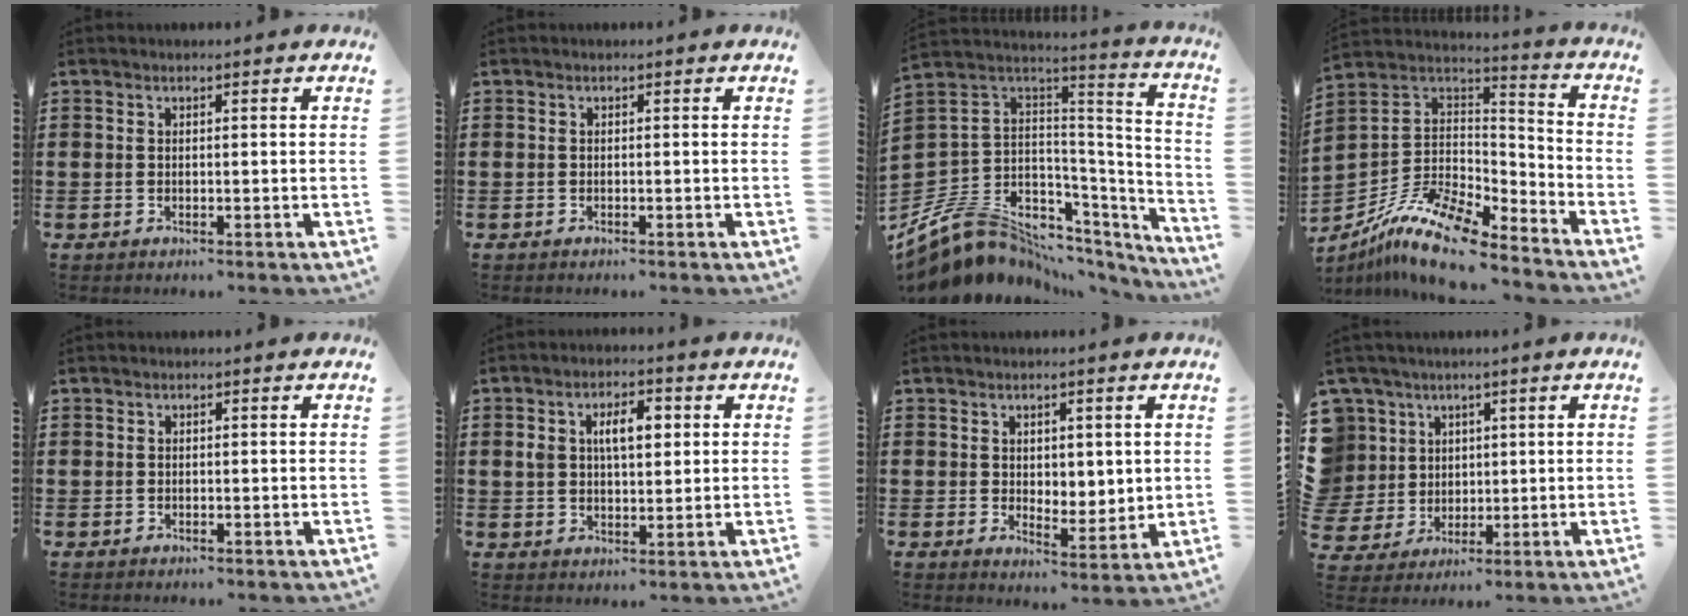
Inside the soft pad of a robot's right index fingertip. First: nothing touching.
{"total": 0.0}
{"total": 9.8, "force": [-5.1, 7.6, 3.5], "torque": [-0.108, -0.008, -0.089]}
{"total": 12.4, "force": [-9.5, 3.6, 7.1], "torque": [-0.152, 0.020, -0.188]}
{"total": 0.6, "force": [-0.2, 0.5, 0.0], "torque": [-0.001, 0.004, -0.005]}
{"total": 5.6, "force": [1.5, 3.1, 4.4], "torque": [-0.079, 0.010, 0.018]}
{"total": 3.3, "force": [2.1, 2.4, 0.9], "torque": [-0.020, 0.006, 0.037]}
{"total": 7.5, "force": [1.9, 7.2, 0.9], "torque": [-0.066, 0.011, 0.041]}